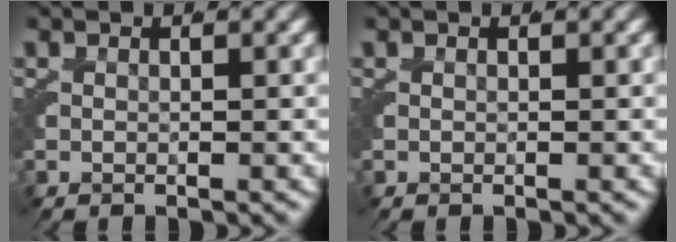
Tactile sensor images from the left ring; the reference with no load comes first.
{"total": 0.0}